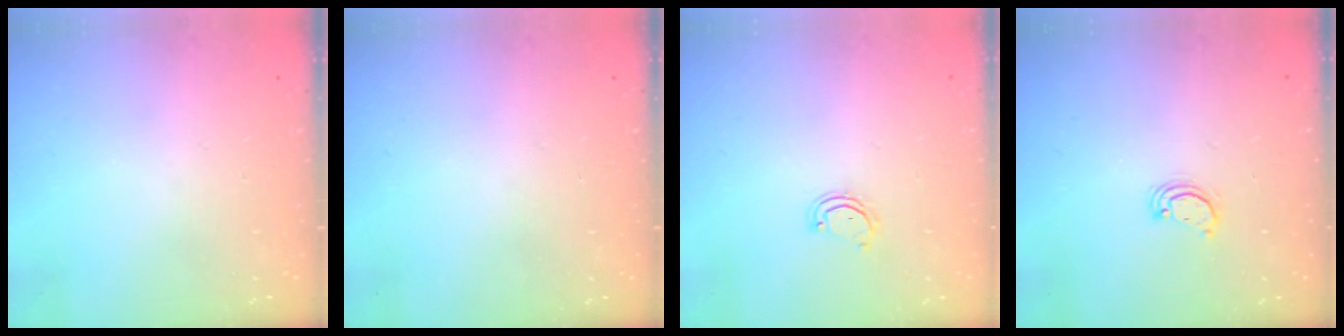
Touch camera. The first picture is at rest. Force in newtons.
{"total": 0.0}
{"total": 2.9, "press": 2.9, "slide": 0.3}
{"total": 2.2, "press": 2.2, "slide": 0.3}